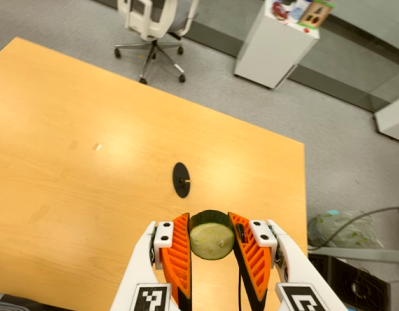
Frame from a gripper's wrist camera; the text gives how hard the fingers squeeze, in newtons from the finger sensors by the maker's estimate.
{"total": 11.5, "left": 11.5, "right": 11.5}